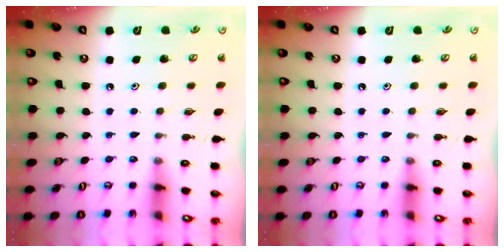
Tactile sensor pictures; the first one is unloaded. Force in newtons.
{"total": 0.0}